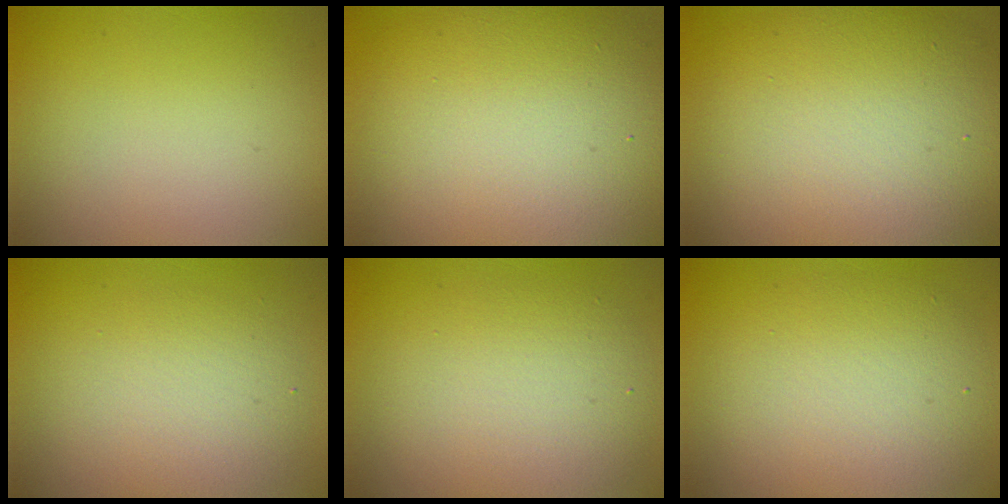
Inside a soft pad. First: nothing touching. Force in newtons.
{"total": 16.2, "press": 16.2, "slide": 1.0}
{"total": 13.4, "press": 13.4, "slide": 1.0}
{"total": 3.9, "press": 3.9, "slide": 0.3}
{"total": 5.8, "press": 5.8, "slide": 0.2}
{"total": 6.5, "press": 6.5, "slide": 0.5}